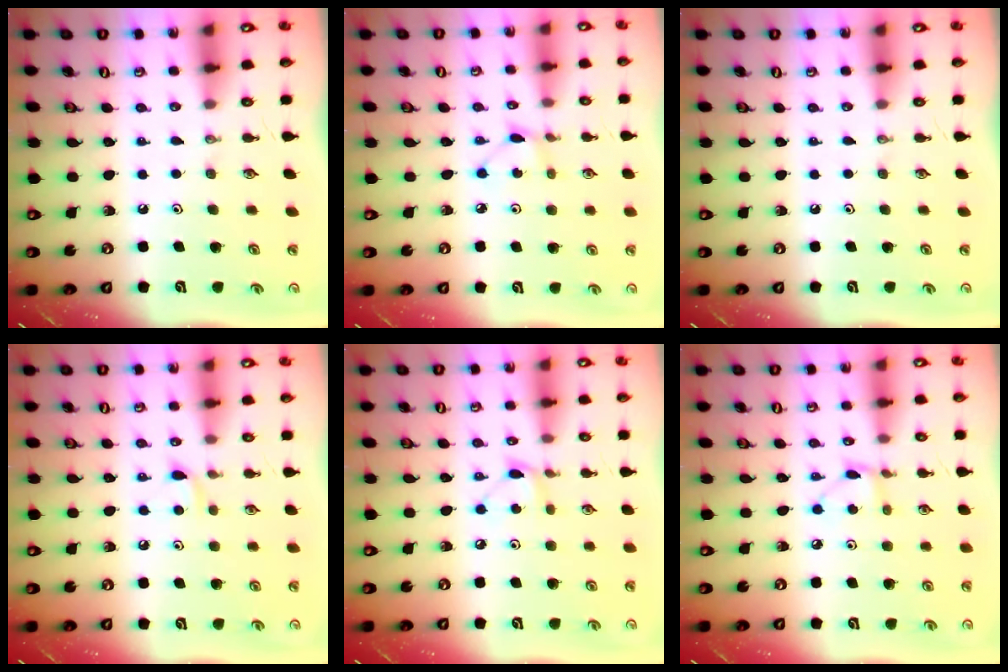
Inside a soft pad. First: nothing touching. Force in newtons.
{"total": 3.0, "press": 2.9, "slide": 0.4}
{"total": 0.0}
{"total": 4.8, "press": 4.7, "slide": 0.6}
{"total": 4.7, "press": 4.7, "slide": 0.6}
{"total": 5.6, "press": 5.5, "slide": 0.7}